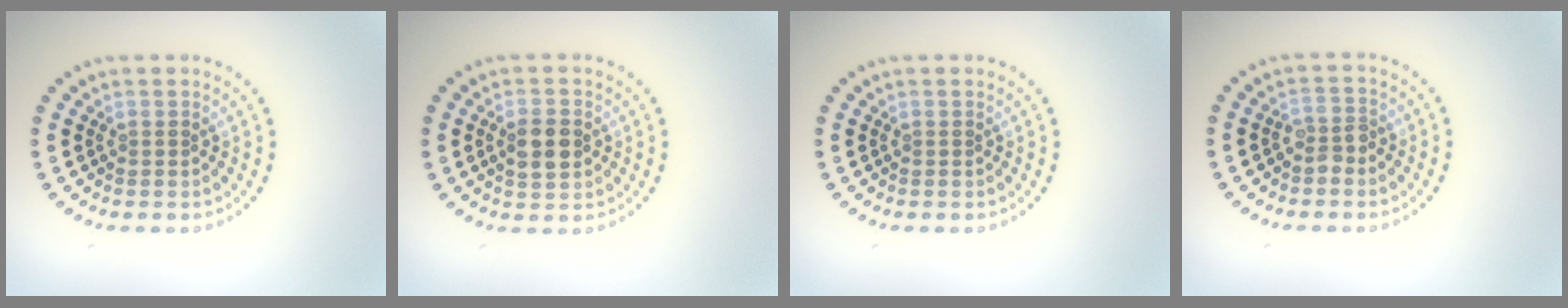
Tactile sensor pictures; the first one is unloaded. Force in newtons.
{"total": 3.3, "press": 3.3, "slide": 0.1}
{"total": 0.0}
{"total": 1.7, "press": 1.6, "slide": 0.7}